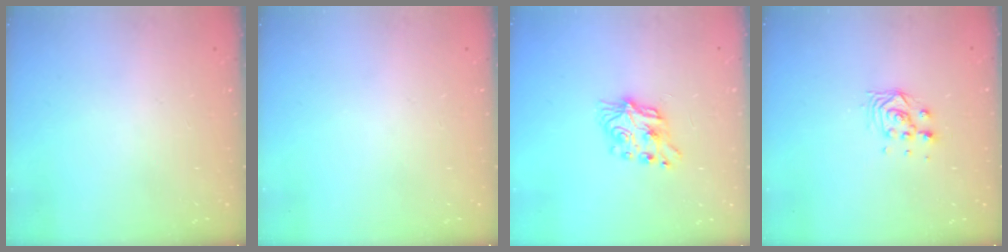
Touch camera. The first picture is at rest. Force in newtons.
{"total": 0.0}
{"total": 8.1, "press": 8.1, "slide": 0.5}
{"total": 6.1, "press": 6.0, "slide": 0.4}